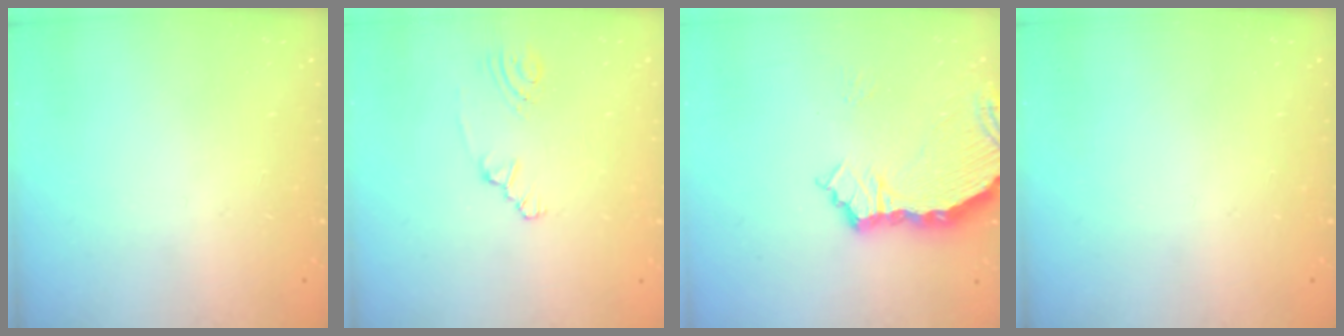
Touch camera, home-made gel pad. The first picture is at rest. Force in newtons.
{"total": 1.5, "press": 1.5, "slide": 0.2}
{"total": 7.3, "press": 5.8, "slide": 4.4}
{"total": 0.0}